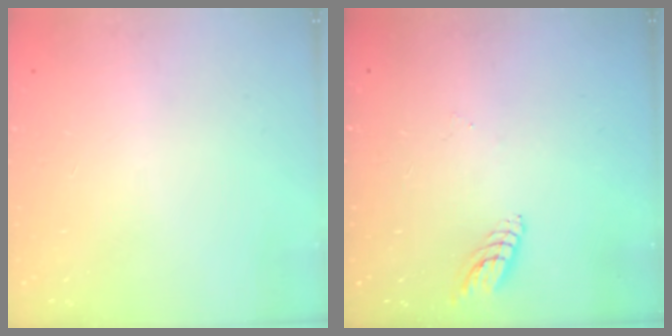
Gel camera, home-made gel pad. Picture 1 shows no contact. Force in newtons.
{"total": 6.4, "press": 6.3, "slide": 0.4}